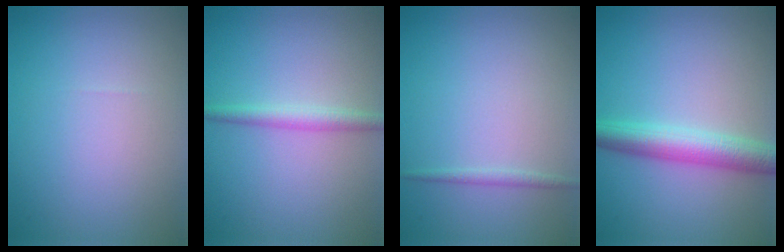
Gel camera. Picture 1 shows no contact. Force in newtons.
{"total": 2.0, "press": 2.0, "slide": 0.0}
{"total": 0.8, "press": 0.8, "slide": 0.0}
{"total": 4.6, "press": 4.6, "slide": 0.0}